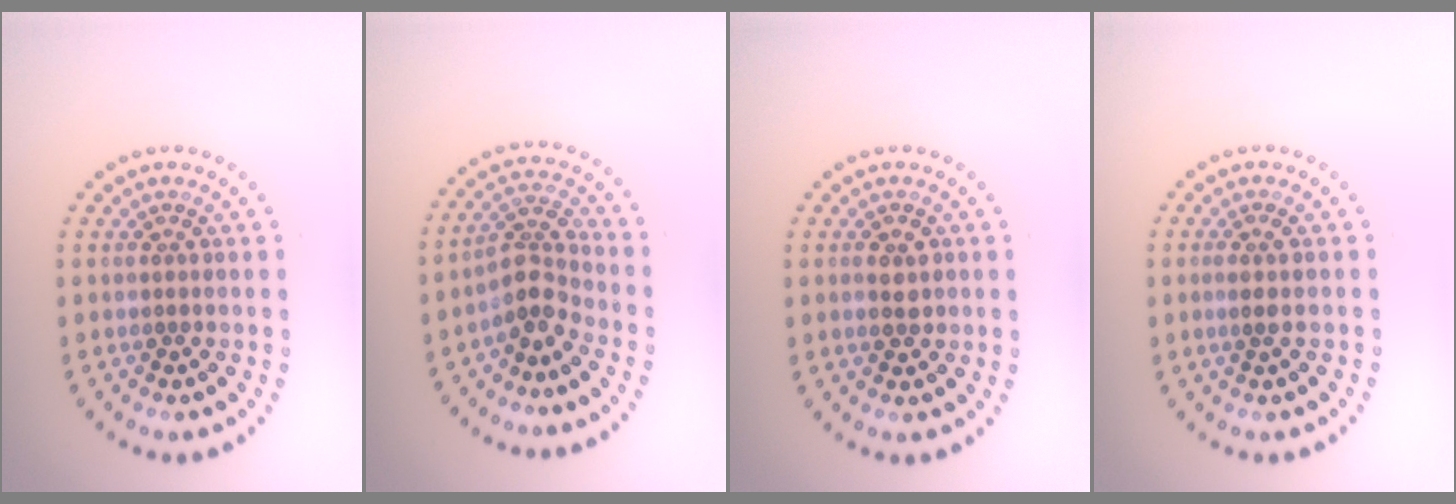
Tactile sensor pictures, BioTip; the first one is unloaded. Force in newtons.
{"total": 2.8, "press": 2.1, "slide": 1.9}
{"total": 1.7, "press": 1.7, "slide": 0.2}
{"total": 1.0, "press": 0.6, "slide": 0.8}